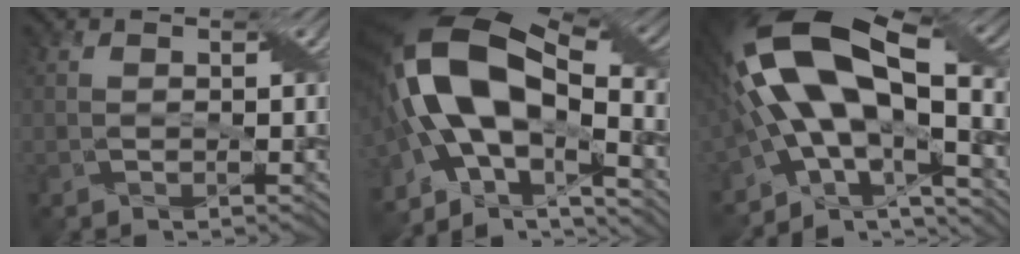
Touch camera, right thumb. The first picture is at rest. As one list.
[{"total": 18.7, "force": [-2.6, 9.5, 15.9], "torque": [-0.324, -0.004, -0.045]}, {"total": 17.8, "force": [-1.9, 8.4, 15.6], "torque": [-0.285, 0.009, -0.043]}]